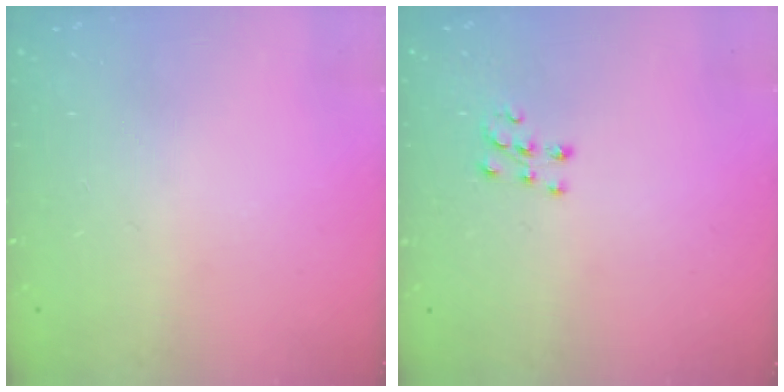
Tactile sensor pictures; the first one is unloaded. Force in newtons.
{"total": 7.6, "press": 7.6, "slide": 0.5}